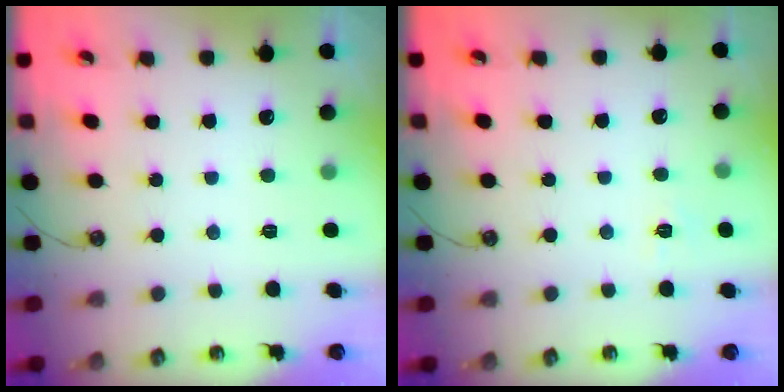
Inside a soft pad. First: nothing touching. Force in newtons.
{"total": 4.8, "press": 4.7, "slide": 0.5}